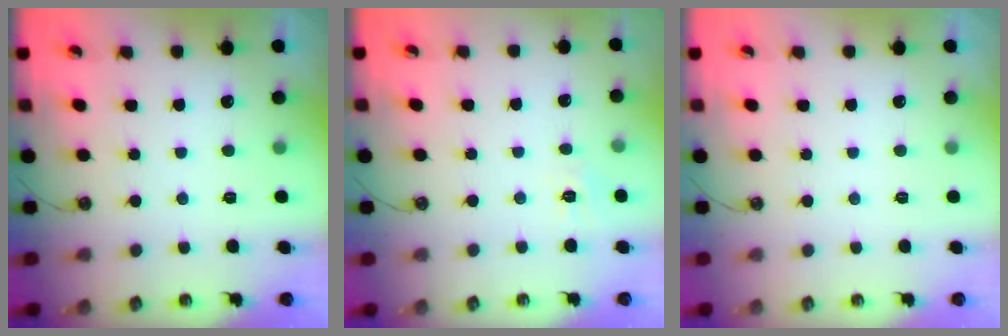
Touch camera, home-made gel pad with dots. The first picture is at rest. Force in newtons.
{"total": 4.4, "press": 4.4, "slide": 0.6}
{"total": 0.0}